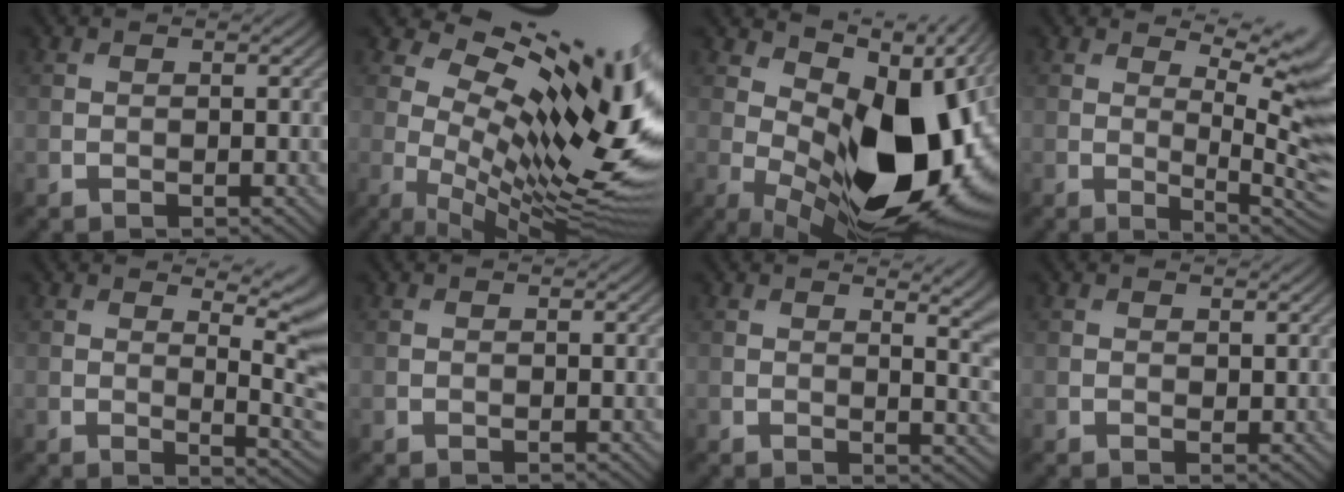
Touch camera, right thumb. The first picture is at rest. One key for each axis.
{"total": 19.2, "fx": 5.2, "fy": 7.3, "fz": 17.0, "tx": -0.251, "ty": 0.009, "tz": 0.091}
{"total": 17.5, "fx": 0.5, "fy": 9.0, "fz": 14.9, "tx": -0.209, "ty": -0.014, "tz": 0.022}
{"total": 7.9, "fx": 3.3, "fy": 1.7, "fz": 6.9, "tx": -0.110, "ty": 0.004, "tz": 0.054}
{"total": 7.2, "fx": 2.8, "fy": 2.4, "fz": 6.2, "tx": -0.064, "ty": 0.005, "tz": 0.042}
{"total": 0.0}
{"total": 6.4, "fx": 2.4, "fy": 2.4, "fz": 5.4, "tx": -0.050, "ty": 0.004, "tz": 0.031}
{"total": 0.6, "fx": 0.5, "fy": 0.4, "fz": 0.3, "tx": -0.003, "ty": -0.002, "tz": 0.008}